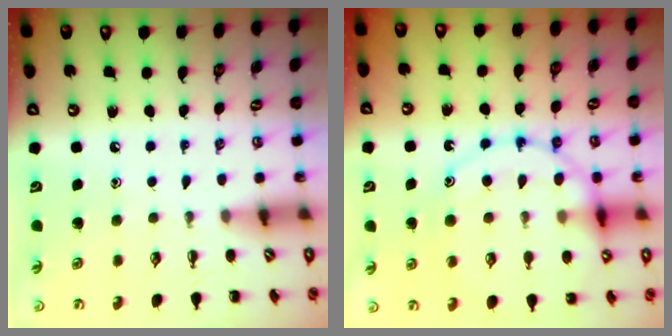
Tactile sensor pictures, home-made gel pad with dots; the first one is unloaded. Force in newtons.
{"total": 16.1, "press": 16.0, "slide": 1.4}